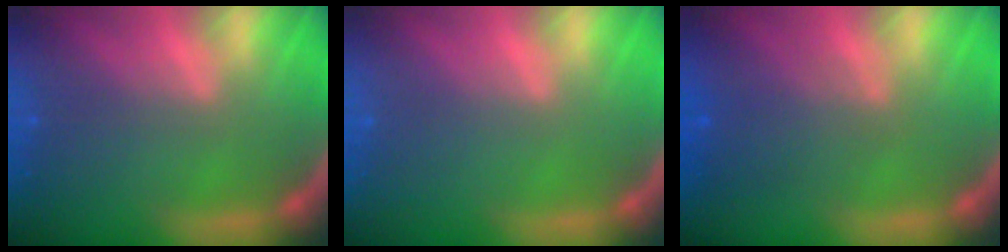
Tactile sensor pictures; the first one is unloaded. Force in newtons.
{"total": 0.0}
{"total": 3.5}